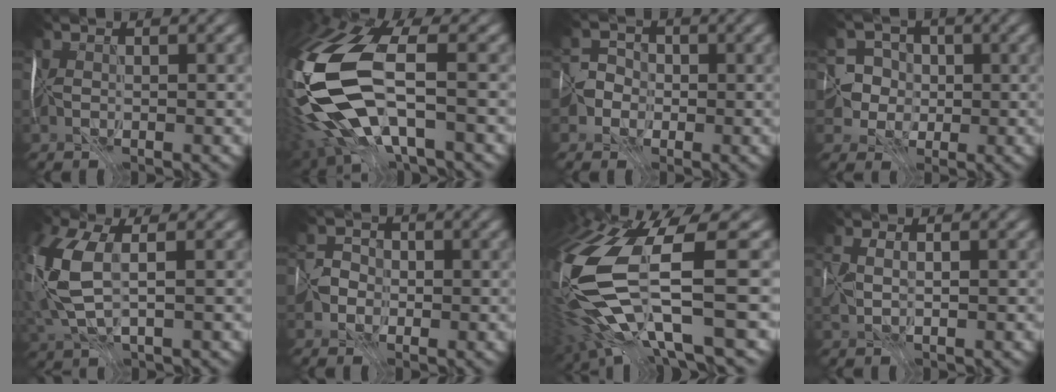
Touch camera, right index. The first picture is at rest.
{"total": 12.5, "force": [-1.7, 6.2, 10.7], "torque": [-0.257, -0.004, -0.031]}
{"total": 2.5, "force": [-1.2, 2.1, -0.3], "torque": [0.037, 0.003, -0.025]}
{"total": 4.6, "force": [-0.2, 4.6, 0.3], "torque": [0.016, 0.022, -0.026]}
{"total": 5.7, "force": [1.2, 2.9, 4.8], "torque": [-0.139, 0.000, 0.028]}
{"total": 1.2, "force": [-0.6, 0.9, -0.5], "torque": [0.030, 0.007, -0.011]}
{"total": 11.7, "force": [-2.2, 3.3, 11.1], "torque": [-0.253, -0.027, -0.017]}
{"total": 0.9, "force": [0.8, 0.1, 0.1], "torque": [0.011, 0.013, 0.023]}